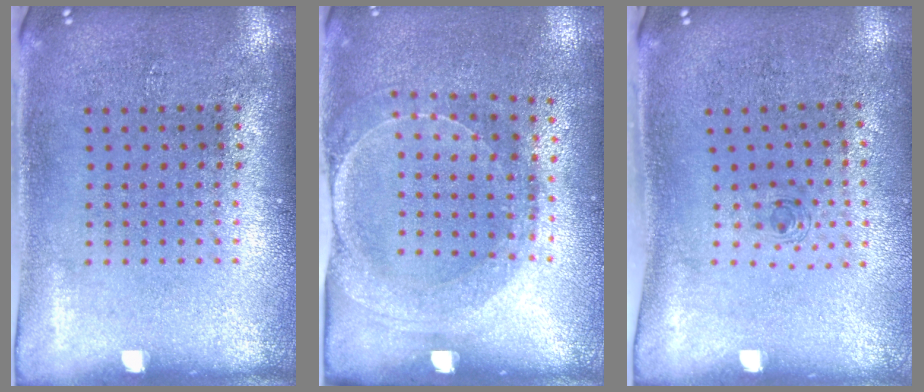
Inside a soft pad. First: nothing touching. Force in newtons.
{"total": 1.5, "press": 1.5, "slide": 0.4}
{"total": 0.6, "press": 0.2, "slide": 0.5}